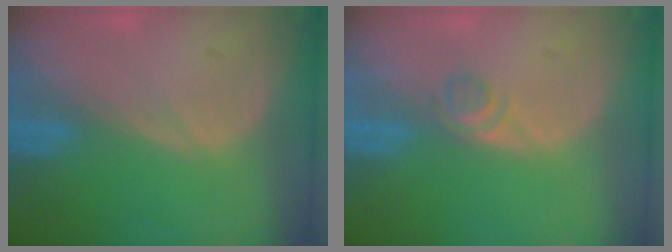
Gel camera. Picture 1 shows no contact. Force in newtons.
{"total": 1.9, "press": 1.7, "slide": 0.8}